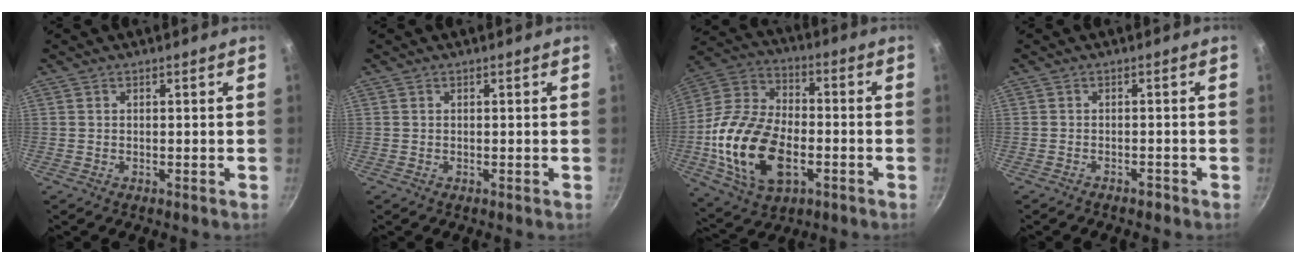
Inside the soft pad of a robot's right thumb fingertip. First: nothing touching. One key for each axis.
{"total": 0.0}
{"total": 21.0, "fx": -5.1, "fy": 12.8, "fz": 15.9, "tx": -0.302, "ty": 0.027, "tz": -0.097}
{"total": 1.2, "fx": -1.1, "fy": 0.4, "fz": 0.3, "tx": -0.010, "ty": 0.020, "tz": -0.012}